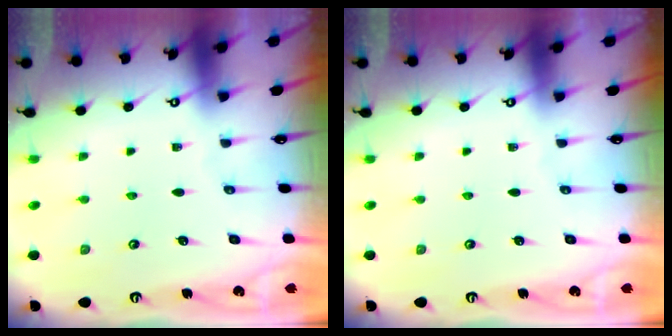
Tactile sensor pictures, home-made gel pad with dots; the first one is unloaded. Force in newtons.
{"total": 0.0}